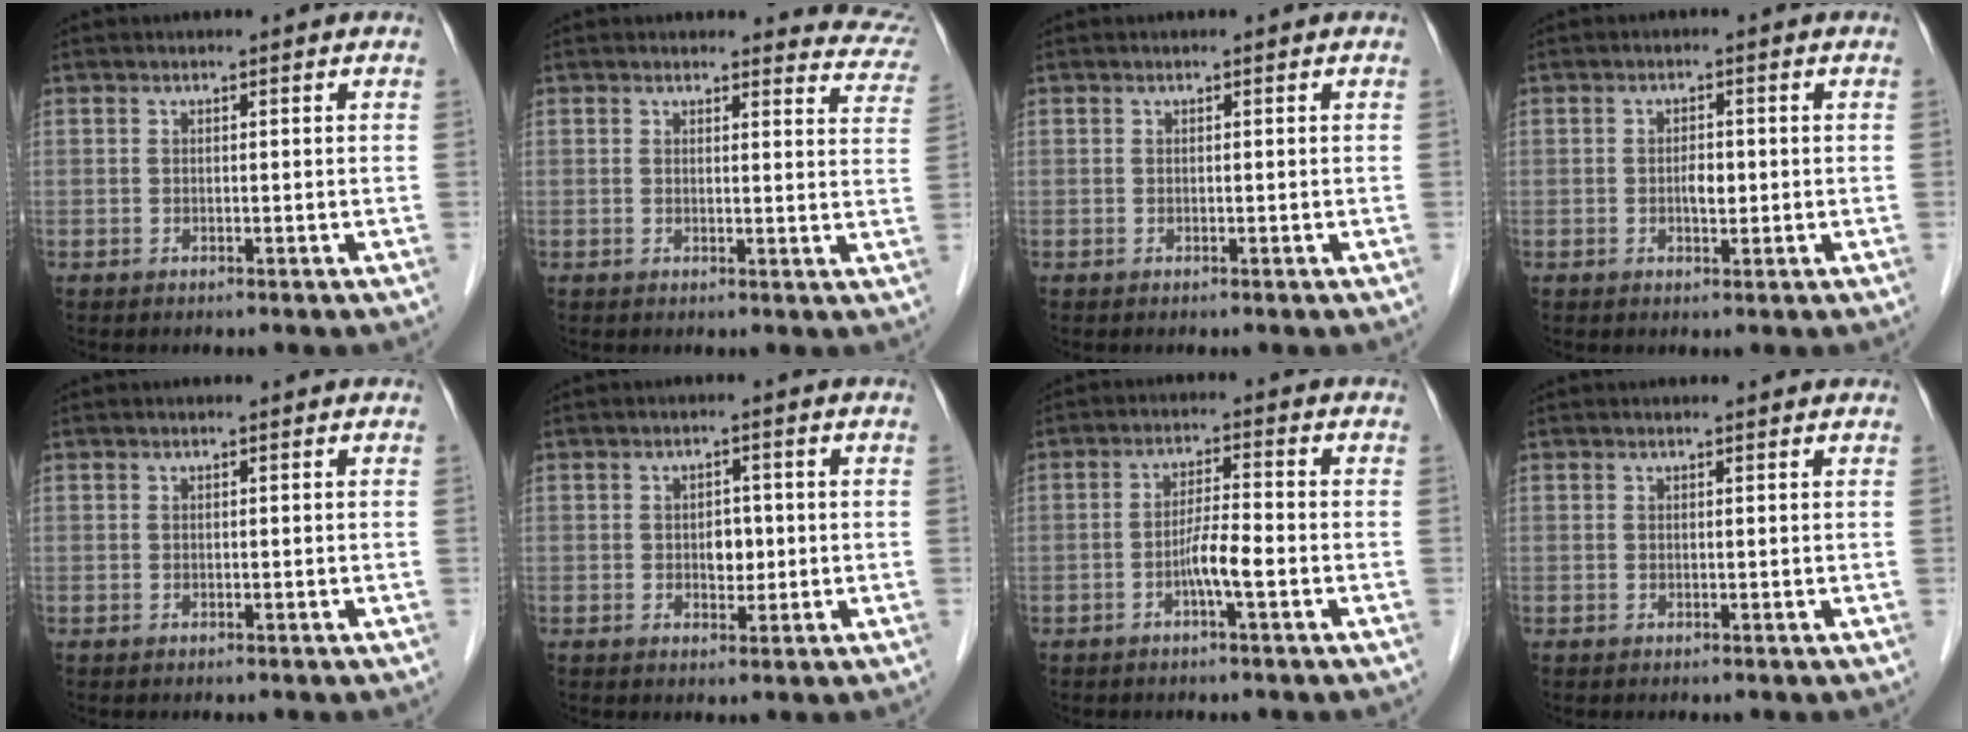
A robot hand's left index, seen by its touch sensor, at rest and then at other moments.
{"total": 7.4, "force": [7.2, 1.8, -0.1], "torque": [0.036, -0.037, 0.040]}
{"total": 0.0}
{"total": 2.1, "force": [-0.2, 1.1, 1.8], "torque": [-0.031, 0.002, -0.002]}
{"total": 0.0}
{"total": 2.9, "force": [-0.2, 2.0, 2.1], "torque": [-0.027, 0.005, 0.001]}
{"total": 4.2, "force": [-1.8, 0.1, 3.8], "torque": [-0.073, 0.001, -0.035]}
{"total": 1.1, "force": [1.0, 0.2, 0.1], "torque": [-0.012, 0.005, 0.010]}